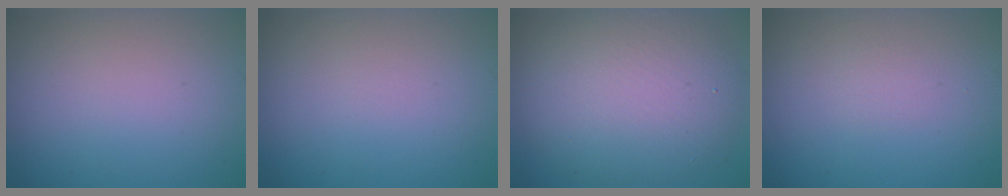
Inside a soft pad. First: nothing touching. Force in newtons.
{"total": 0.0}
{"total": 8.9, "press": 8.9, "slide": 0.5}
{"total": 0.5, "press": 0.5, "slide": 0.0}